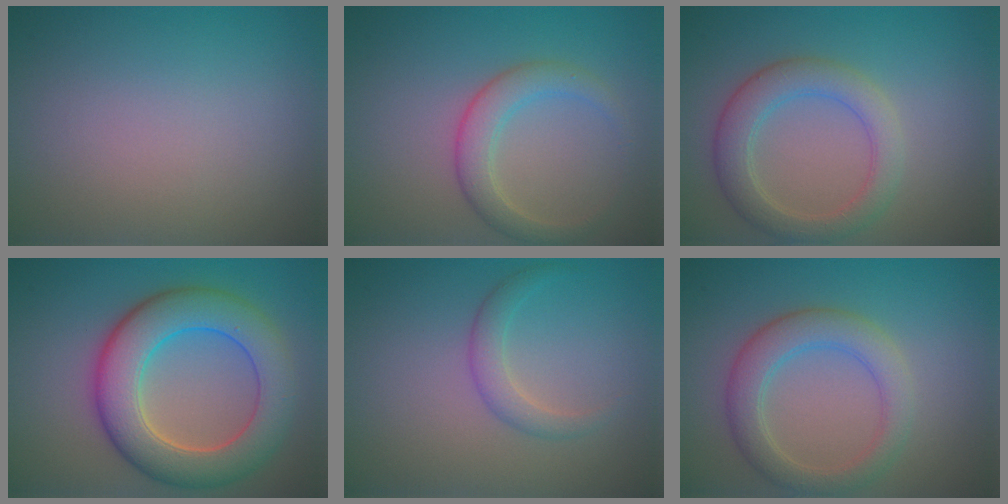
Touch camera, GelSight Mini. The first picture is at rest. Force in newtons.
{"total": 3.1, "press": 3.1, "slide": 0.2}
{"total": 4.0, "press": 4.0, "slide": 0.2}
{"total": 8.3, "press": 8.3, "slide": 0.2}
{"total": 1.9, "press": 1.9, "slide": 0.2}
{"total": 4.1, "press": 4.0, "slide": 0.4}